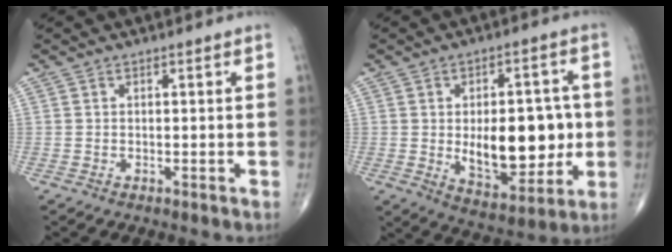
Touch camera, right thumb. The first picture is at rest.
{"total": 17.0, "force": [-0.9, 9.1, 14.4], "torque": [-0.165, -0.003, 0.003]}